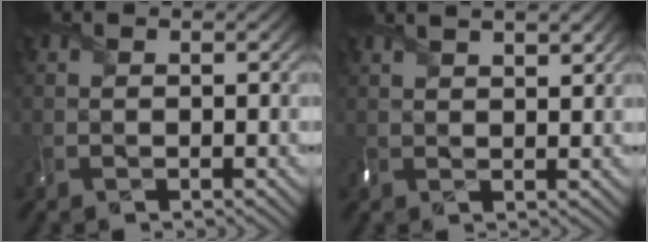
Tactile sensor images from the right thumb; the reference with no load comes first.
{"total": 4.3, "force": [2.8, 1.2, 3.0], "torque": [-0.058, 0.010, 0.044]}